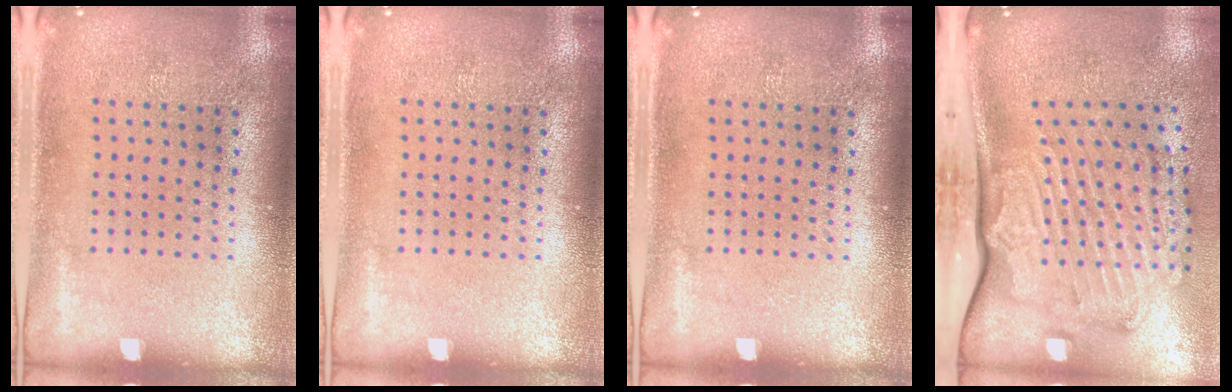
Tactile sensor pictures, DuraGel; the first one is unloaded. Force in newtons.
{"total": 0.0}
{"total": 0.0}
{"total": 2.8, "press": 2.2, "slide": 1.7}